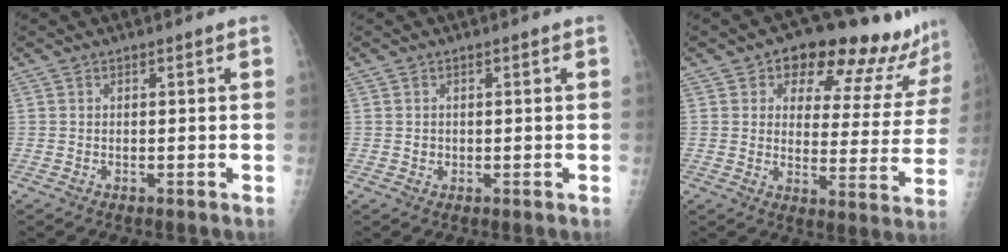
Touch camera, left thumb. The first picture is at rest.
{"total": 0.9, "force": [0.0, 0.9, 0.2], "torque": [-0.001, 0.002, 0.001]}
{"total": 18.2, "force": [14.8, 6.8, 8.1], "torque": [-0.042, -0.085, 0.177]}